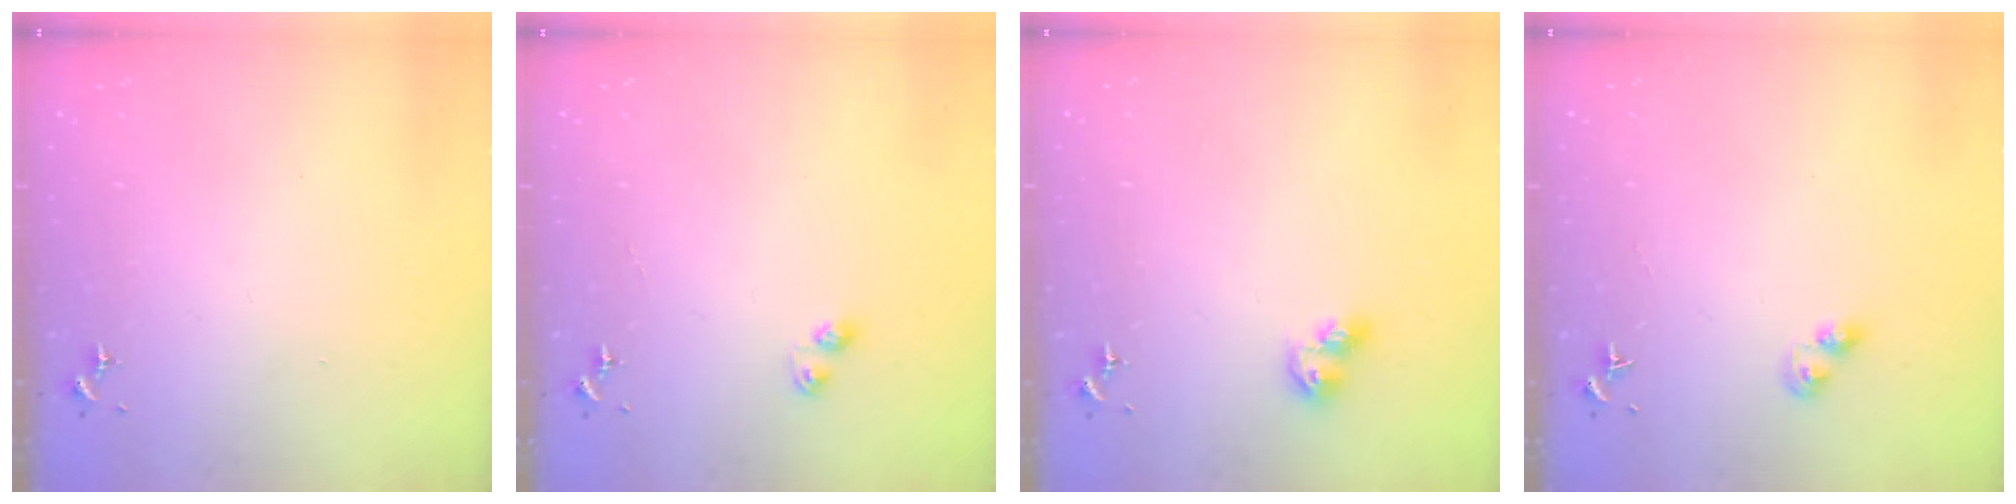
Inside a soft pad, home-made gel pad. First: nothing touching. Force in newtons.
{"total": 3.1, "press": 3.0, "slide": 1.0}
{"total": 8.4, "press": 8.3, "slide": 1.0}
{"total": 3.2, "press": 3.2, "slide": 0.4}